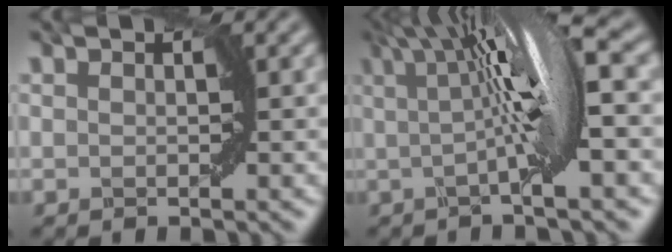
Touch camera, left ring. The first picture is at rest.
{"total": 7.2, "force": [0.9, 1.4, 7.1], "torque": [-0.109, 0.006, 0.011]}